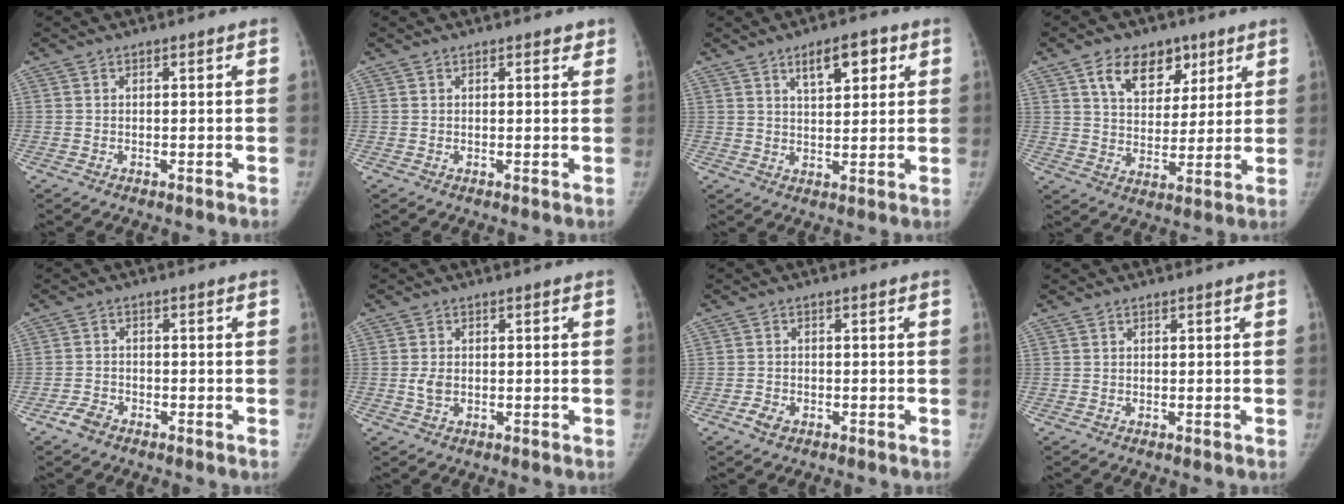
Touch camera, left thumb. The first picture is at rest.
{"total": 1.2, "force": [0.9, 0.6, 0.5], "torque": [0.002, -0.005, 0.008]}
{"total": 7.2, "force": [3.6, 3.2, 5.3], "torque": [-0.062, -0.014, 0.055]}
{"total": 11.6, "force": [6.2, 7.8, 5.9], "torque": [-0.057, -0.023, 0.105]}
{"total": 2.9, "force": [-2.2, 1.6, 1.1], "torque": [-0.024, 0.012, -0.040]}
{"total": 2.5, "force": [-0.4, 1.7, 1.7], "torque": [-0.033, 0.002, -0.007]}
{"total": 2.4, "force": [-1.4, 1.6, 1.2], "torque": [-0.024, 0.006, -0.024]}
{"total": 0.0}